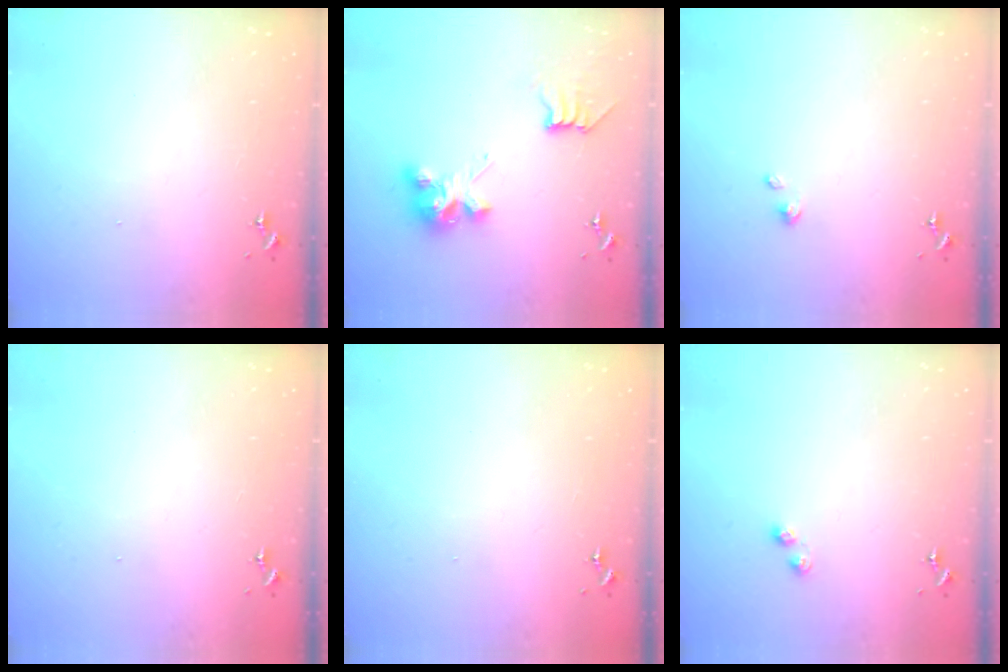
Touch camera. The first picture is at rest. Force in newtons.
{"total": 8.8, "press": 8.7, "slide": 1.0}
{"total": 2.4, "press": 2.4, "slide": 0.3}
{"total": 0.0}
{"total": 0.0}
{"total": 3.5, "press": 3.5, "slide": 0.5}